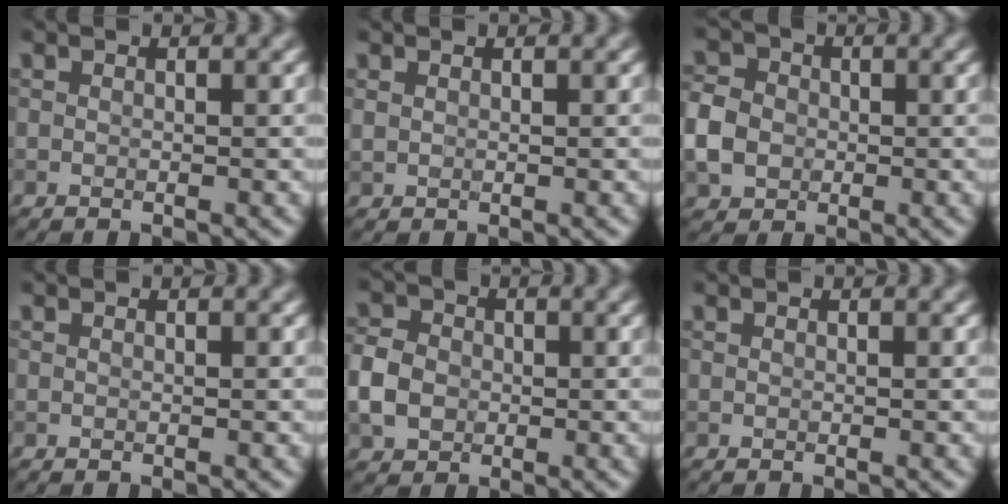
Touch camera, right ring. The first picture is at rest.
{"total": 0.0}
{"total": 4.2, "force": [-1.0, 3.6, 1.9], "torque": [-0.042, 0.002, -0.026]}
{"total": 0.0}
{"total": 3.8, "force": [-1.0, 3.2, 1.9], "torque": [-0.041, 0.002, -0.024]}
{"total": 0.0}